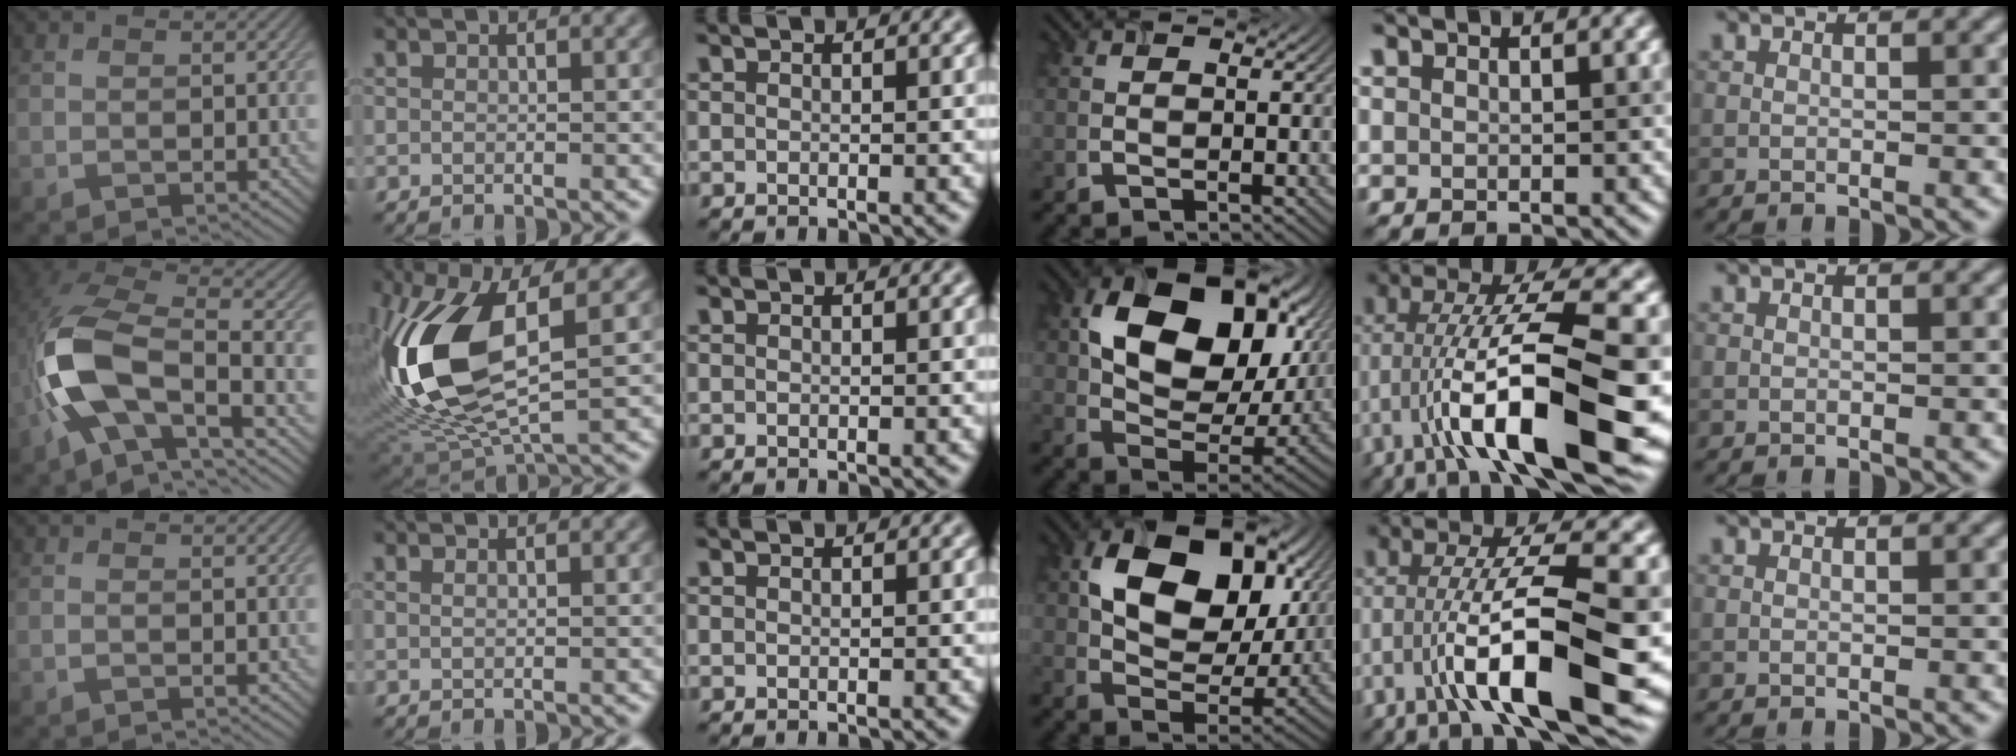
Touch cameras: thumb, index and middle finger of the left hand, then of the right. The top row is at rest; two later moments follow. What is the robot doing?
{"motion": "extract", "object": "airpods case & airpods"}